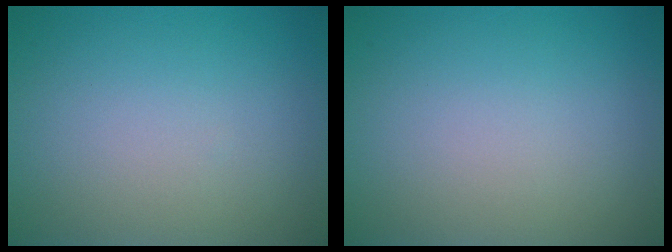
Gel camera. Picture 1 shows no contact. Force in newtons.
{"total": 0.0}